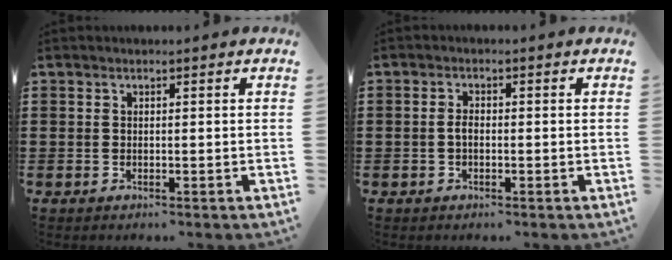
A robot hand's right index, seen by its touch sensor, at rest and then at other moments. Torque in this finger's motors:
{"motor_torque": [0.37, 0.35, 0.26, 0.06]}